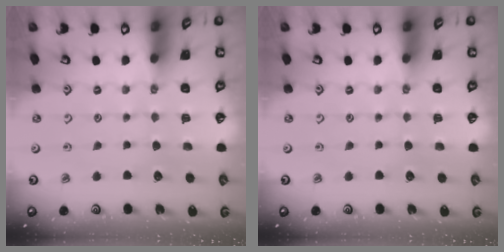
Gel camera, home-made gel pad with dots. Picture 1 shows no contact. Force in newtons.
{"total": 0.0}